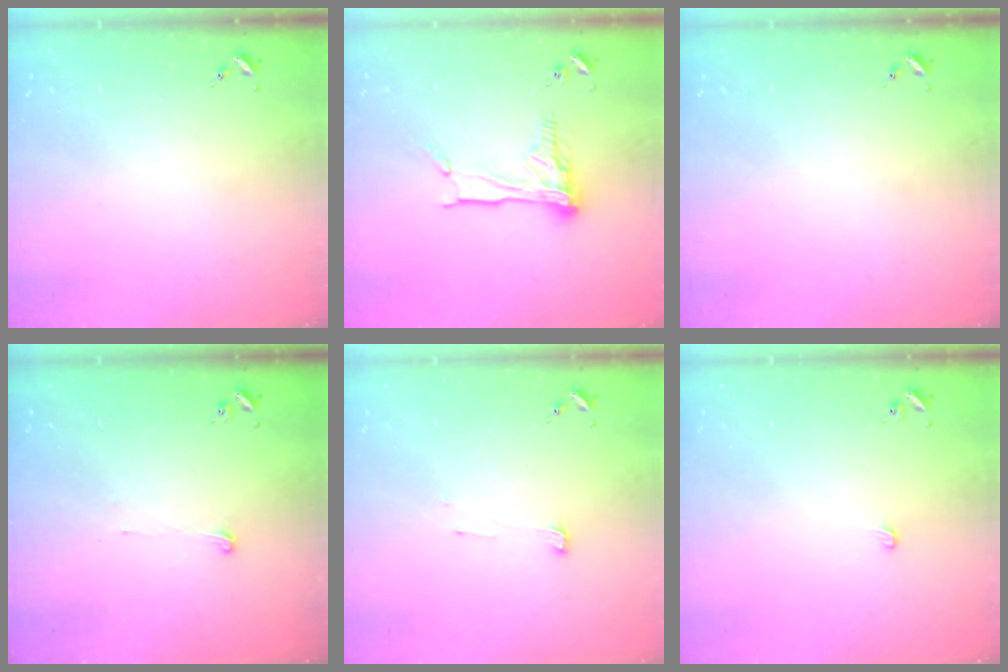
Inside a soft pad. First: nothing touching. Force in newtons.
{"total": 15.0, "press": 14.9, "slide": 1.3}
{"total": 0.0}
{"total": 3.7, "press": 3.7, "slide": 0.3}
{"total": 4.0, "press": 4.0, "slide": 0.4}
{"total": 3.8, "press": 3.8, "slide": 0.4}